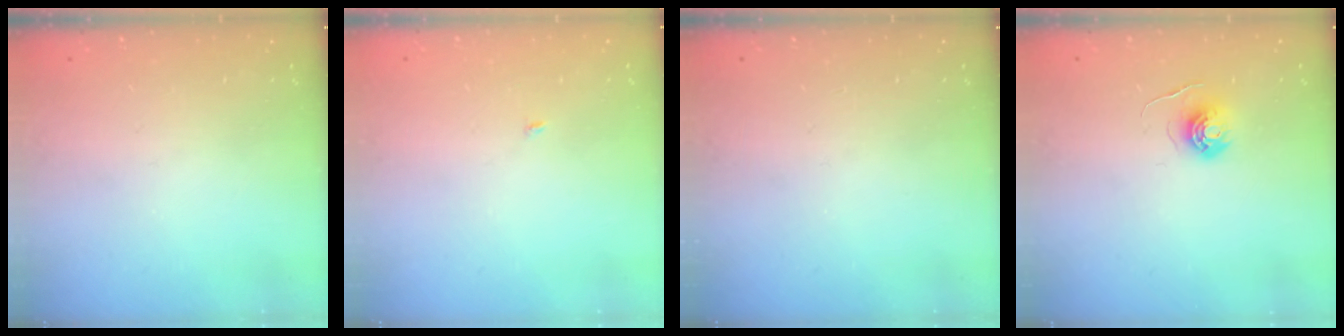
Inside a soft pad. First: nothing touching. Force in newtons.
{"total": 1.9, "press": 1.9, "slide": 0.2}
{"total": 0.0}
{"total": 5.8, "press": 5.8, "slide": 0.3}